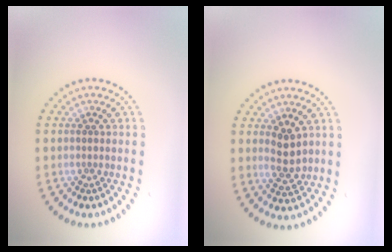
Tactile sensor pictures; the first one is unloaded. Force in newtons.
{"total": 2.6, "press": 2.5, "slide": 0.6}